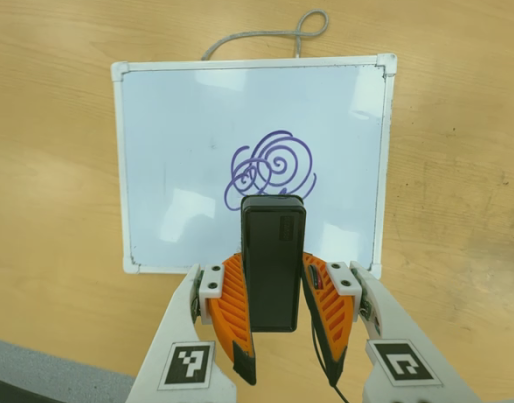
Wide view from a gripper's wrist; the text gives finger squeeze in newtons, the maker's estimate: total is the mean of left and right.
{"total": 4.7, "left": 3.2, "right": 6.1}